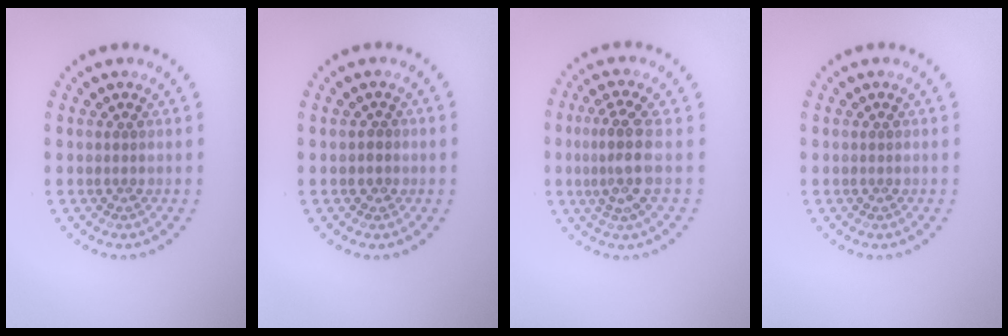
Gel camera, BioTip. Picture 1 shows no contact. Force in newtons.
{"total": 0.6, "press": 0.4, "slide": 0.4}
{"total": 3.1, "press": 2.6, "slide": 1.8}
{"total": 0.0}